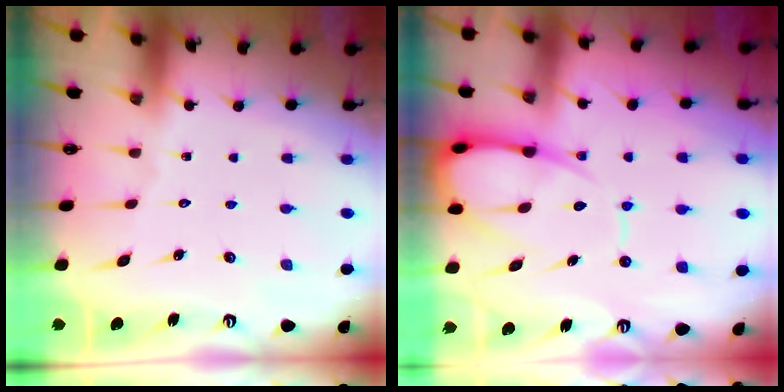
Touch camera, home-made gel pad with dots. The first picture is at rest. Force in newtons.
{"total": 12.7, "press": 12.6, "slide": 1.3}